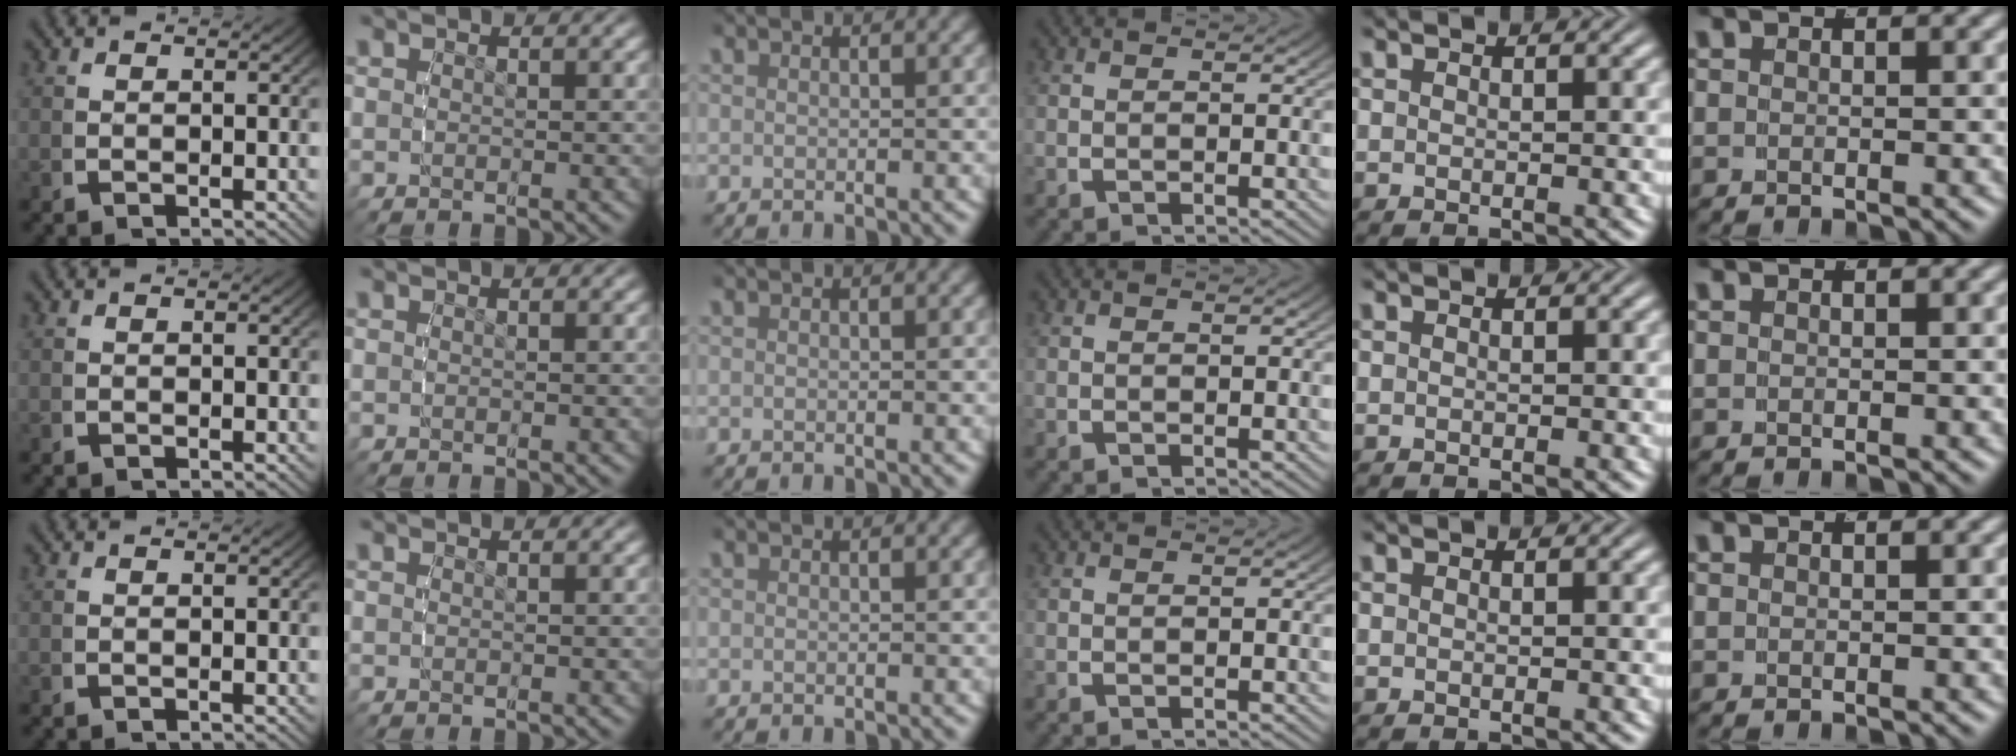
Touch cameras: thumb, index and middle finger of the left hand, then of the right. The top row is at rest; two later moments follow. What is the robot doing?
{"motion": "reach", "object": "jacket"}